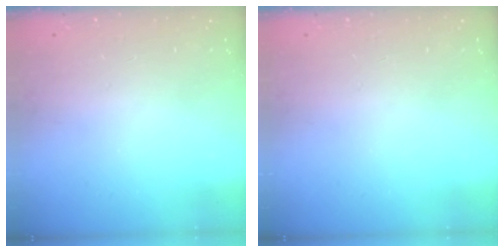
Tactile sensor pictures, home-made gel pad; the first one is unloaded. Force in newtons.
{"total": 0.0}